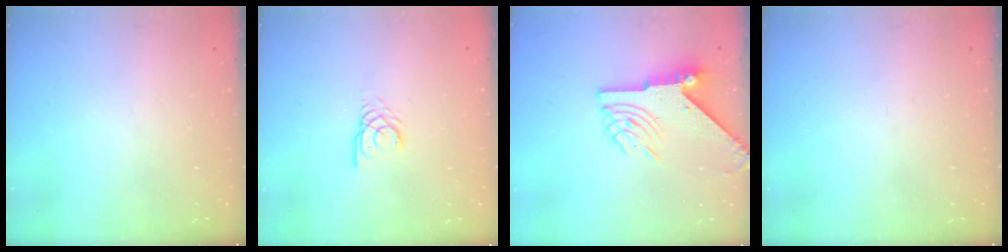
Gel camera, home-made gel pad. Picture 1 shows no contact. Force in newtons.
{"total": 2.7, "press": 2.7, "slide": 0.2}
{"total": 8.8, "press": 8.7, "slide": 1.3}
{"total": 0.0}